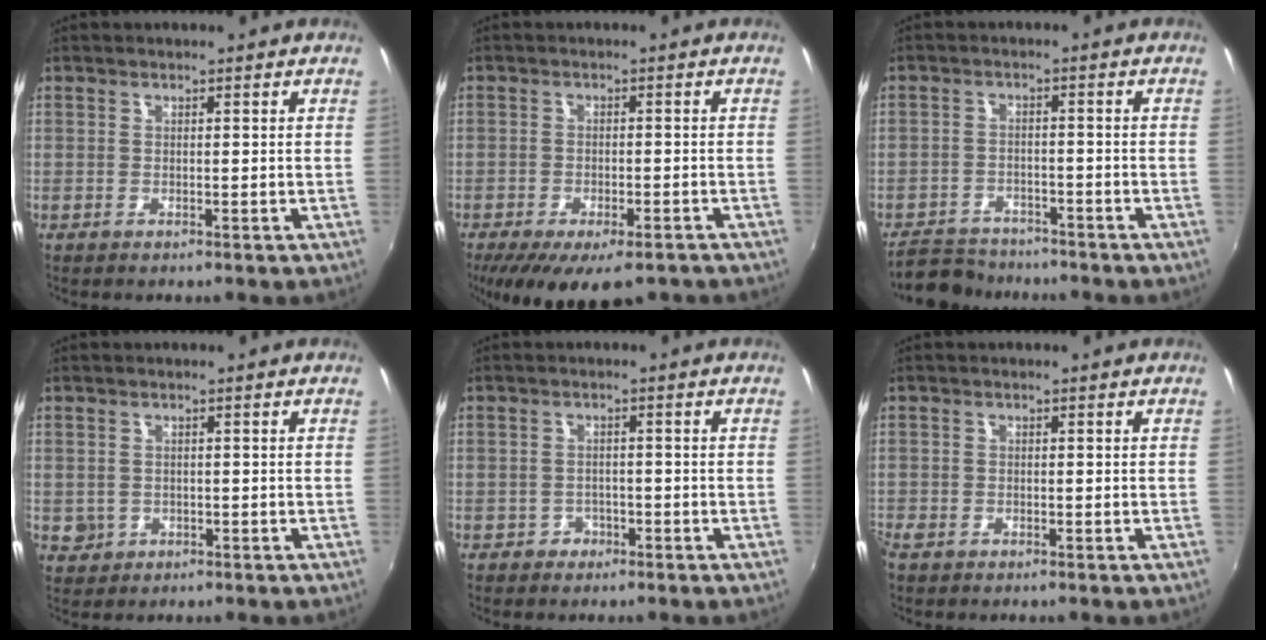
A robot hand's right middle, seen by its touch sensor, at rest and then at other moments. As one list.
[{"total": 15.5, "force": [-10.6, 6.3, 9.4], "torque": [-0.190, -0.048, -0.150]}, {"total": 9.3, "force": [-8.1, 3.8, 2.4], "torque": [-0.075, -0.006, -0.130]}, {"total": 4.1, "force": [-0.4, 3.9, 1.4], "torque": [-0.028, 0.000, 0.001]}, {"total": 3.5, "force": [-1.7, 3.0, 0.6], "torque": [-0.017, 0.005, -0.024]}, {"total": 2.9, "force": [-1.8, 1.8, 1.4], "torque": [-0.030, -0.006, -0.031]}]